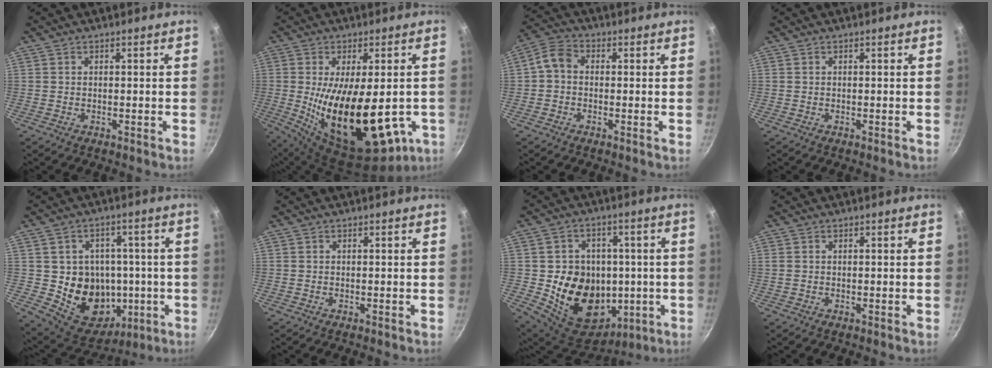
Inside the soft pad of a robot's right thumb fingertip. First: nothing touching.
{"total": 24.9, "force": [-5.2, 10.9, 21.8], "torque": [-0.333, -0.018, -0.056]}
{"total": 4.6, "force": [-0.4, 3.6, 2.8], "torque": [-0.057, 0.018, -0.025]}
{"total": 0.0}
{"total": 16.7, "force": [-1.6, 14.2, 8.5], "torque": [-0.088, 0.012, -0.005]}
{"total": 0.0}
{"total": 19.6, "force": [-1.8, 16.0, 11.2], "torque": [-0.153, 0.005, -0.008]}
{"total": 0.6, "force": [0.2, 0.5, 0.3], "torque": [-0.006, 0.001, 0.003]}